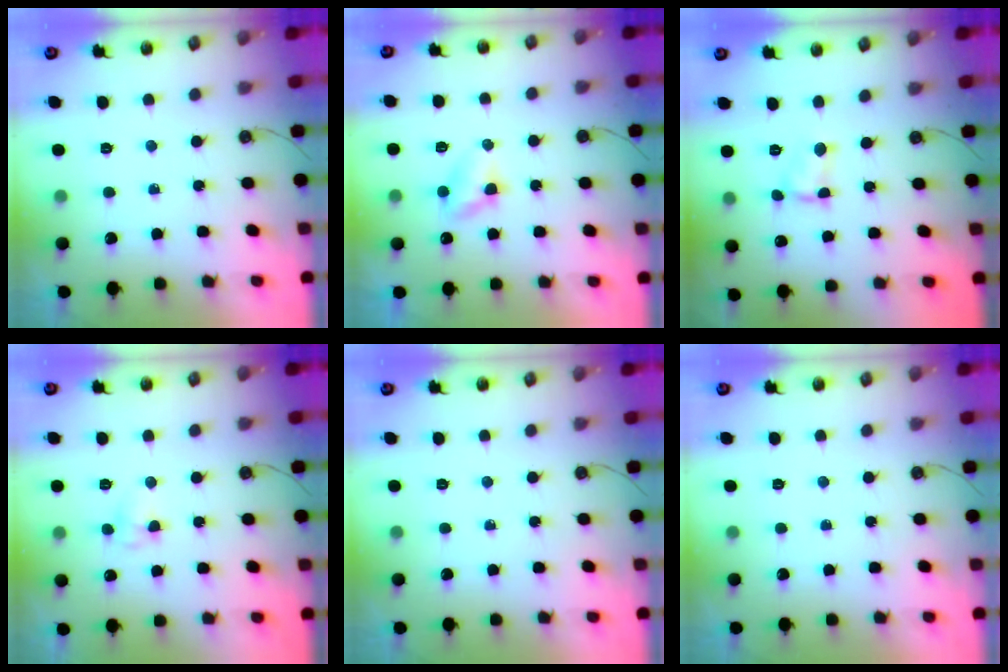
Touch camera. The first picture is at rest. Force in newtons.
{"total": 4.9, "press": 4.9, "slide": 0.5}
{"total": 3.6, "press": 3.6, "slide": 0.4}
{"total": 3.9, "press": 3.9, "slide": 0.7}
{"total": 0.0}
{"total": 0.0}